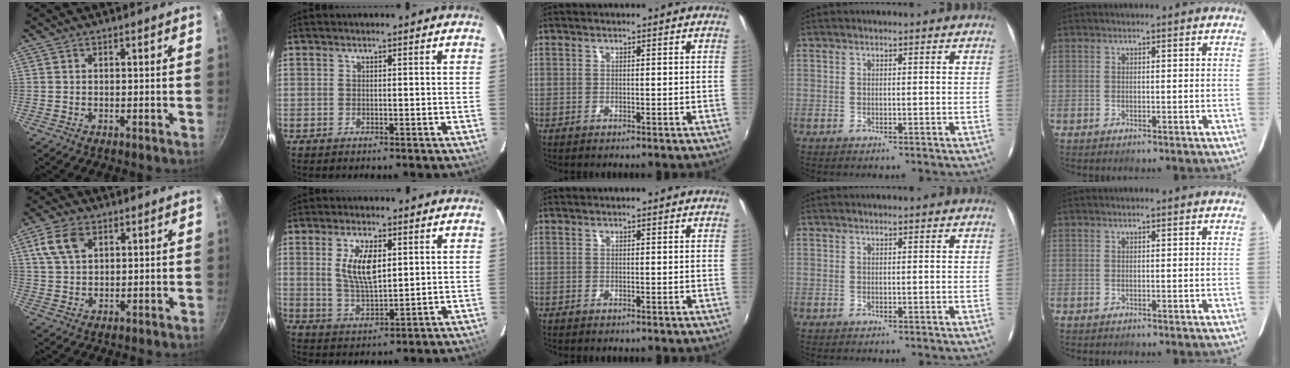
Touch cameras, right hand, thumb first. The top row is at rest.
{"thumb": {"total": 7.0, "force": [3.0, 4.3, 4.6], "torque": [-0.080, 0.002, 0.057]}, "index": {"total": 8.4, "force": [2.2, 3.6, 7.2], "torque": [-0.137, -0.001, 0.049]}}